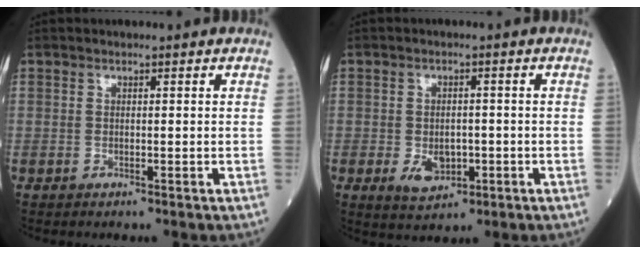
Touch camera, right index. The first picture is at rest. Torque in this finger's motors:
{"motor_torque": [0.67, -0.25, 0.31, 0.03]}